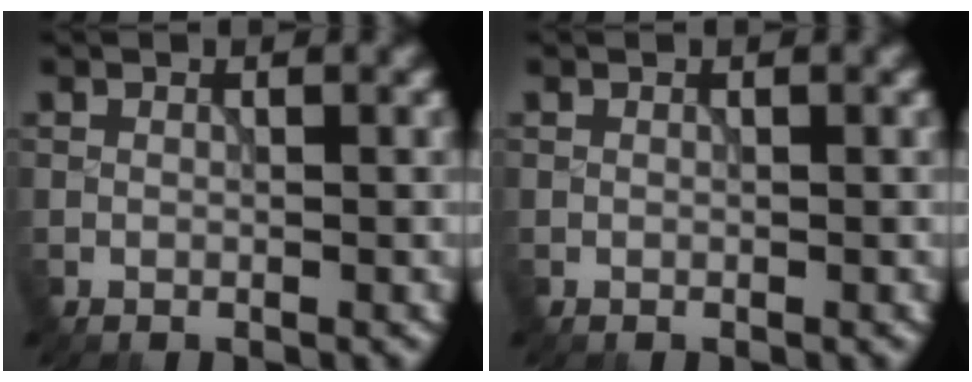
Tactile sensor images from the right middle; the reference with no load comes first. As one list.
[{"total": 0.0}]